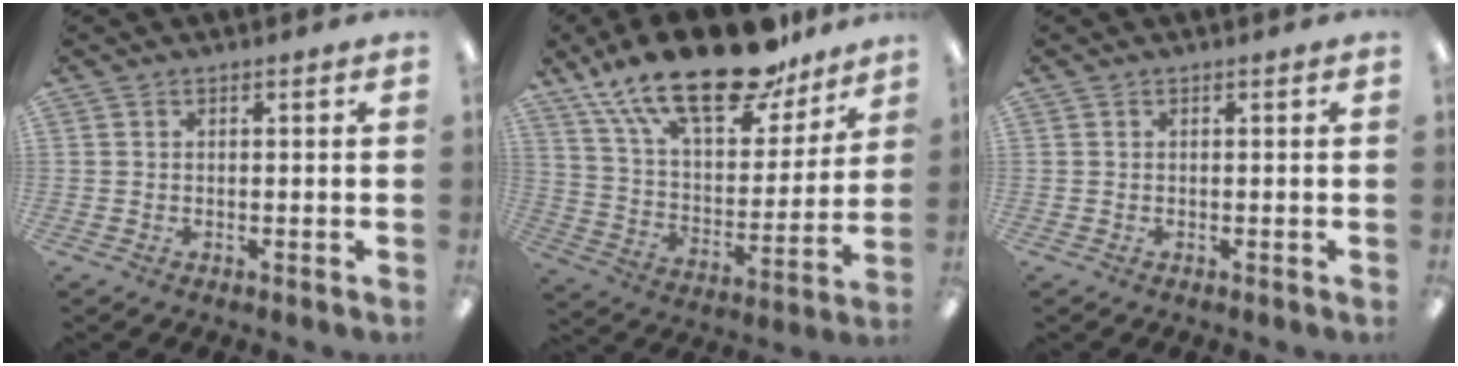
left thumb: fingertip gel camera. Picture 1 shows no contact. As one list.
[{"total": 25.0, "force": [17.5, 9.9, 14.9], "torque": [-0.251, -0.104, 0.300]}, {"total": 0.0}]